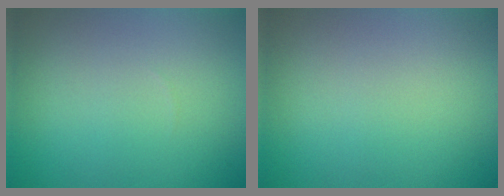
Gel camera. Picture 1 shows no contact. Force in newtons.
{"total": 0.0}